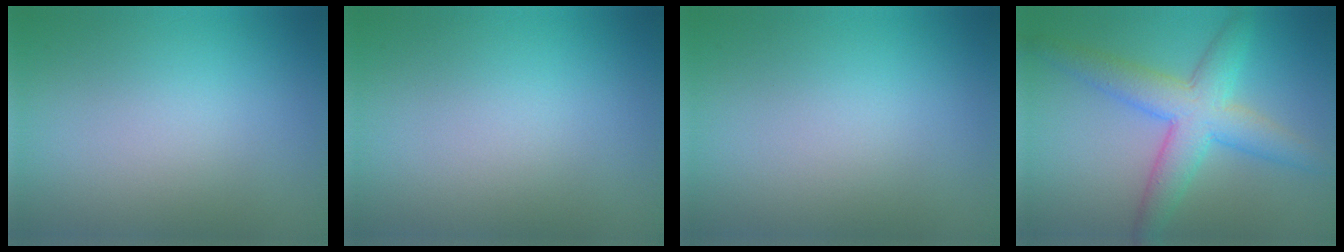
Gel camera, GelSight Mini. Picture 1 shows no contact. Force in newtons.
{"total": 0.0}
{"total": 0.0}
{"total": 5.7, "press": 5.7, "slide": 0.1}